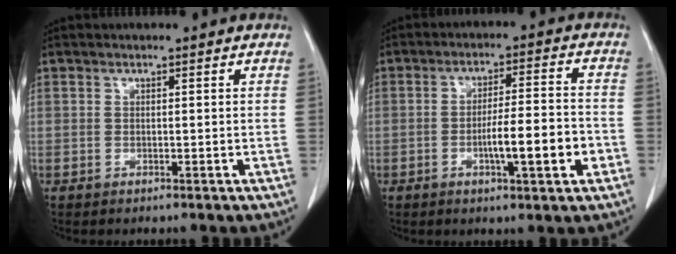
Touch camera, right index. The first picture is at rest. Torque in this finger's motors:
{"motor_torque": [1.17, -0.55, 0.45, 0.09]}